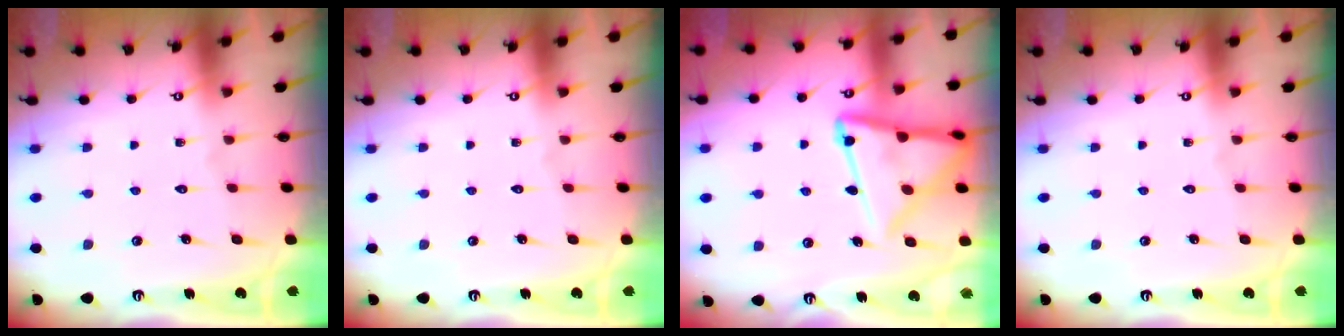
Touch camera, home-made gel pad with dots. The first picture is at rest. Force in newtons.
{"total": 0.0}
{"total": 16.5, "press": 16.5, "slide": 1.5}
{"total": 0.0}